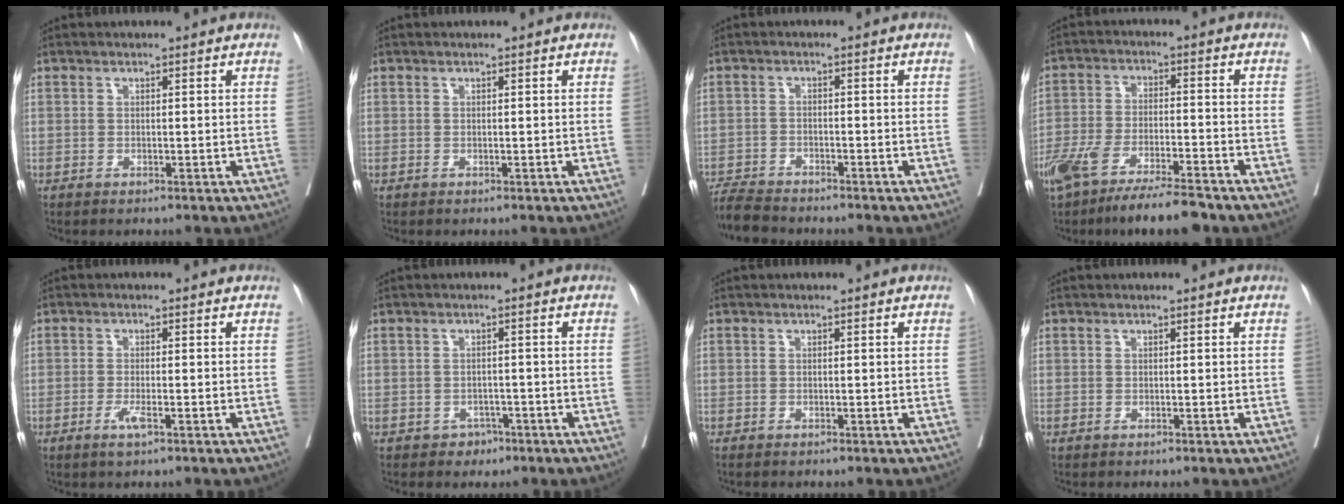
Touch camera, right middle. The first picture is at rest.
{"total": 0.0}
{"total": 5.9, "force": [-5.7, 0.6, 1.4], "torque": [-0.019, -0.018, -0.101]}
{"total": 13.2, "force": [-10.2, 2.2, 8.0], "torque": [-0.145, -0.025, -0.175]}
{"total": 2.4, "force": [-1.2, 0.3, 2.0], "torque": [-0.040, -0.003, -0.022]}
{"total": 2.2, "force": [-1.4, 1.7, 0.4], "torque": [-0.004, 0.007, -0.018]}
{"total": 0.5, "force": [-0.5, 0.1, 0.2], "torque": [-0.005, -0.002, -0.010]}
{"total": 0.0}